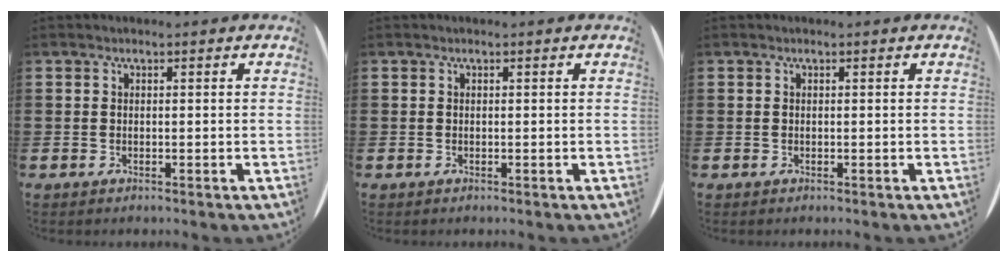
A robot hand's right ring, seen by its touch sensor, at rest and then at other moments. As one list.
[{"total": 0.0}, {"total": 0.0}]